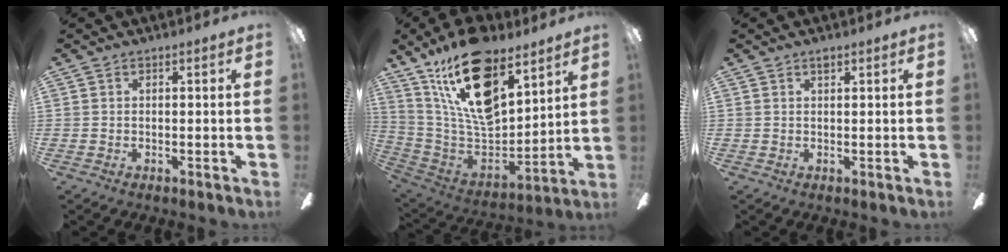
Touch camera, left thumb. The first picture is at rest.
{"total": 22.8, "force": [14.3, 10.5, 14.4], "torque": [-0.284, -0.085, 0.248]}
{"total": 1.1, "force": [0.9, 0.3, 0.5], "torque": [-0.013, 0.003, 0.016]}